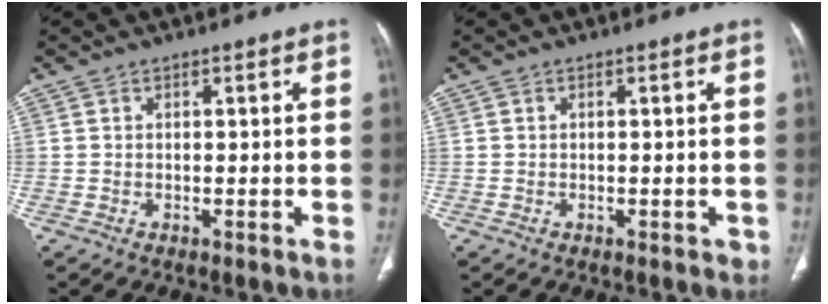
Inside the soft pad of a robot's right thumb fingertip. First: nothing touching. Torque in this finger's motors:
{"motor_torque": [-0.27, 0.01, -0.43, 0.06, 0.00]}